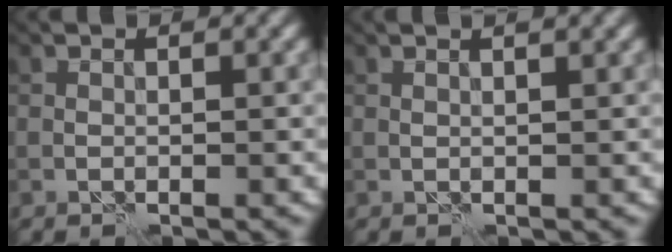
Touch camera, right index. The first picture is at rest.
{"total": 2.4, "force": [1.5, 0.8, 1.6], "torque": [-0.009, 0.005, -0.001]}